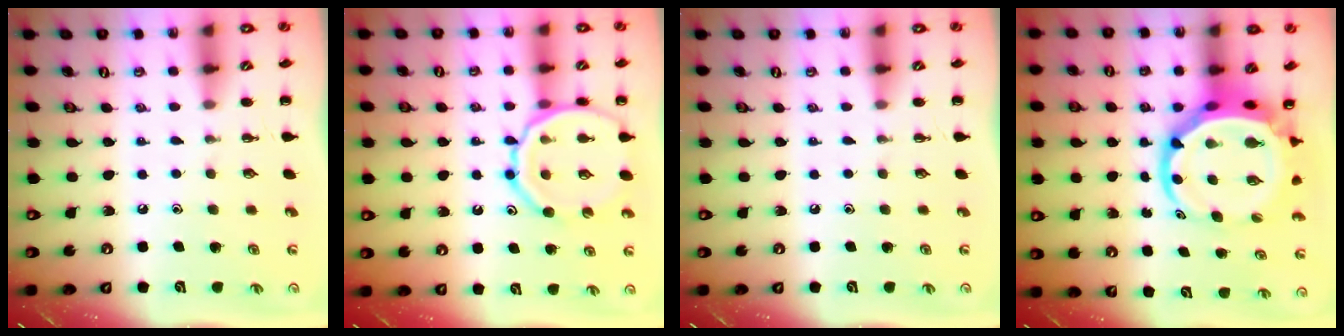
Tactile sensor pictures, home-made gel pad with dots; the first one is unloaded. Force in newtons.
{"total": 16.0, "press": 15.8, "slide": 2.5}
{"total": 0.0}
{"total": 9.1, "press": 8.8, "slide": 2.5}